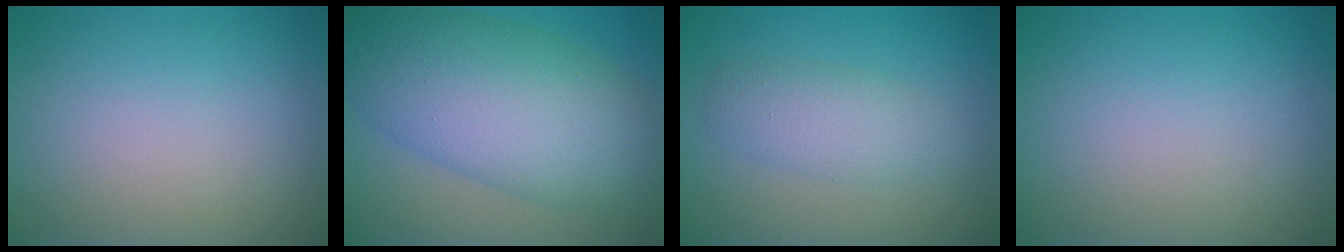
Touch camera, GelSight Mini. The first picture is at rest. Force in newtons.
{"total": 11.4, "press": 11.4, "slide": 0.5}
{"total": 3.0, "press": 3.0, "slide": 0.1}
{"total": 0.0}